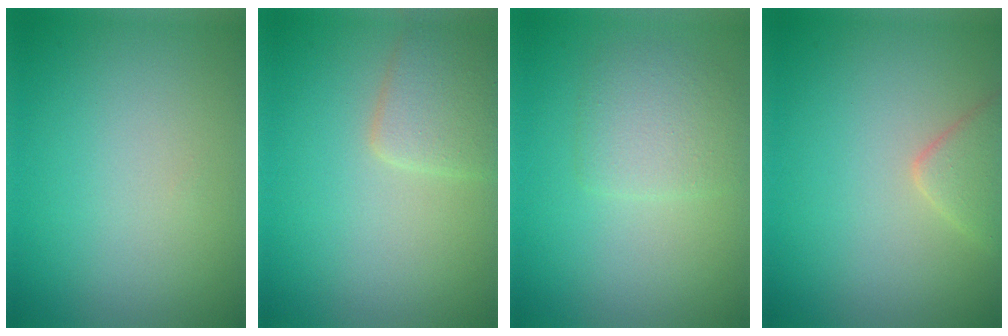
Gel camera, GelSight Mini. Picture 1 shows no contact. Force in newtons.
{"total": 2.9, "press": 2.9, "slide": 0.2}
{"total": 2.8, "press": 2.8, "slide": 0.1}
{"total": 2.2, "press": 2.2, "slide": 0.2}